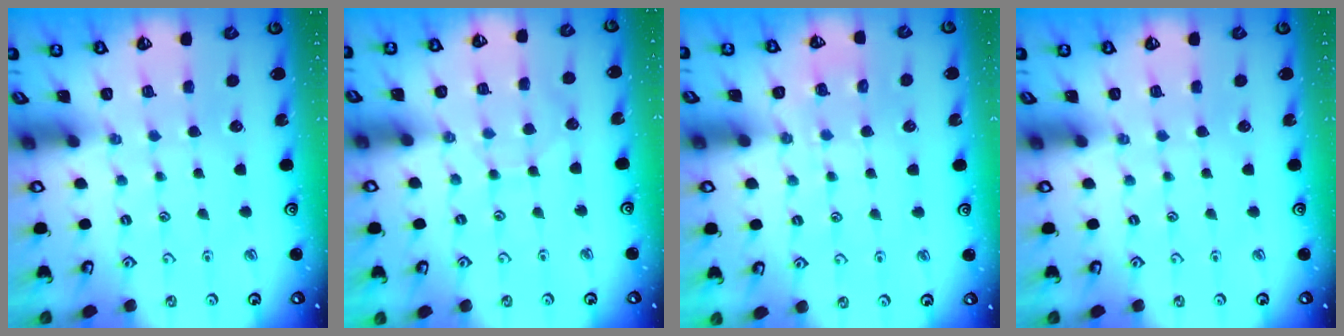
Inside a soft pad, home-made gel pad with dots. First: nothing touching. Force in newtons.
{"total": 4.5, "press": 4.4, "slide": 0.4}
{"total": 4.8, "press": 4.8, "slide": 0.7}
{"total": 0.0}